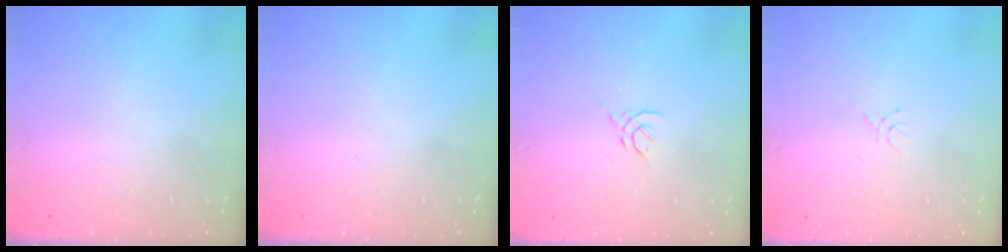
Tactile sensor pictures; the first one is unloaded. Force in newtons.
{"total": 0.0}
{"total": 2.6, "press": 2.5, "slide": 0.7}
{"total": 2.3, "press": 2.2, "slide": 0.3}